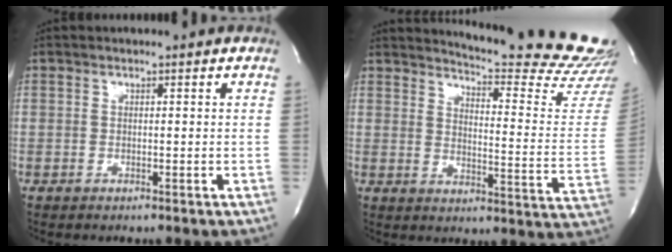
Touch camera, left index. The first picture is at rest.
{"total": 18.9, "force": [18.2, -1.7, 4.8], "torque": [-0.076, -0.160, 0.204]}